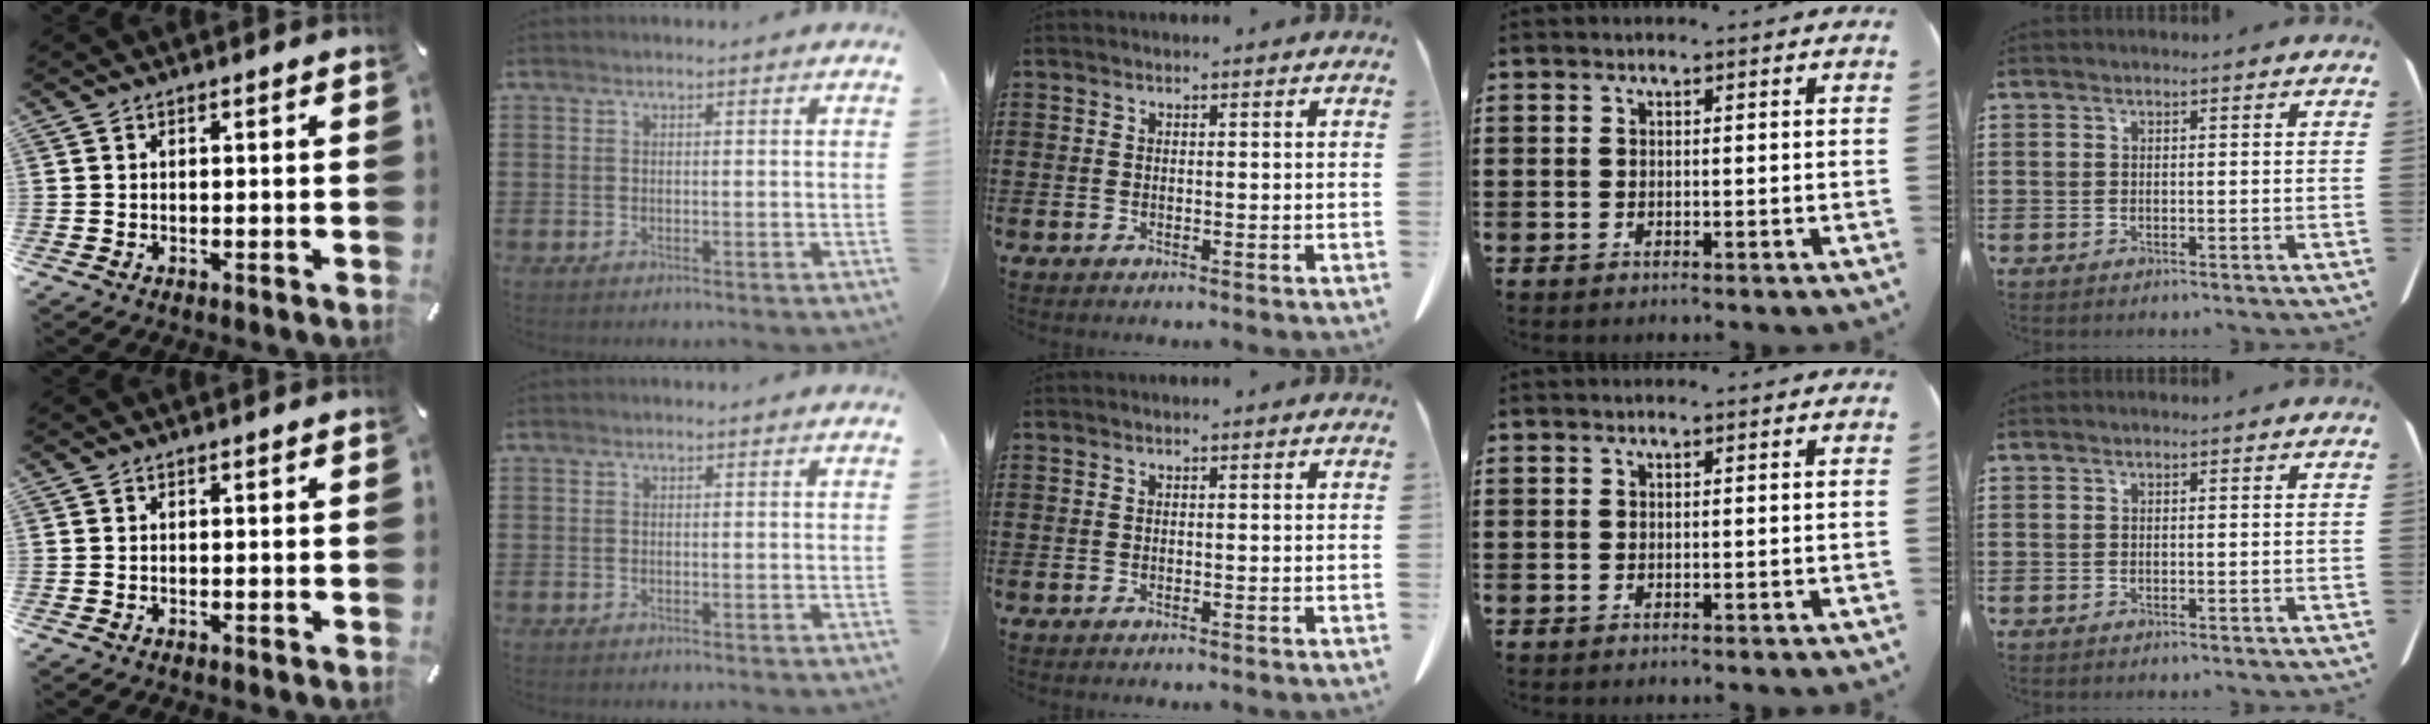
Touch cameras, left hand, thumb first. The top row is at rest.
{}